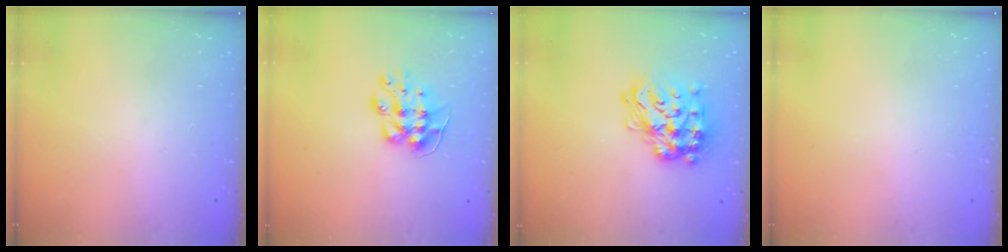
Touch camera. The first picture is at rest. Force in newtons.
{"total": 9.4, "press": 9.4, "slide": 0.0}
{"total": 20.5, "press": 20.5, "slide": 1.1}
{"total": 0.0}